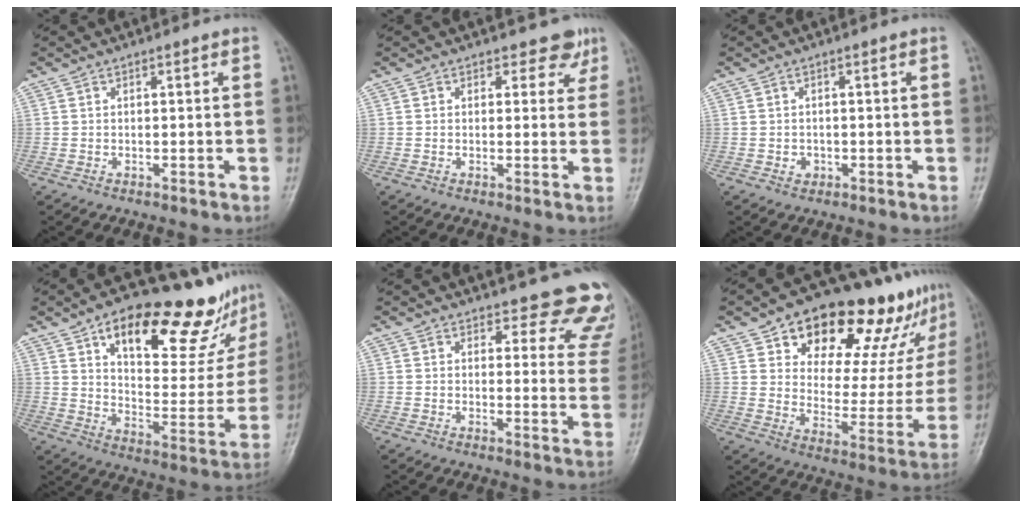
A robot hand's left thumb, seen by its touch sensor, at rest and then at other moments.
{"total": 3.6, "force": [2.6, 2.5, 0.6], "torque": [0.022, -0.016, 0.021]}
{"total": 1.6, "force": [-0.4, 1.4, 0.6], "torque": [0.000, 0.003, -0.003]}
{"total": 25.6, "force": [16.5, 9.9, 16.9], "torque": [-0.184, -0.060, 0.245]}
{"total": 13.4, "force": [12.1, 4.8, 2.9], "torque": [0.029, -0.090, 0.104]}
{"total": 24.8, "force": [16.8, 11.7, 13.9], "torque": [-0.146, -0.060, 0.242]}